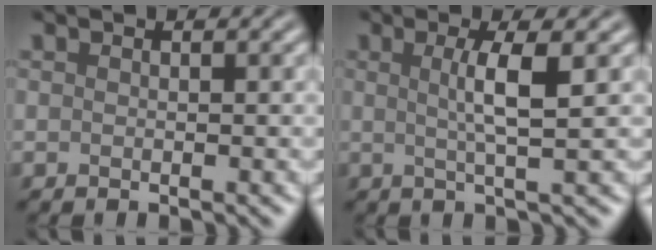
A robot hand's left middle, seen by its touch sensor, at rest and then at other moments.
{"total": 3.5, "force": [0.6, 0.7, 3.4], "torque": [-0.053, 0.000, 0.007]}